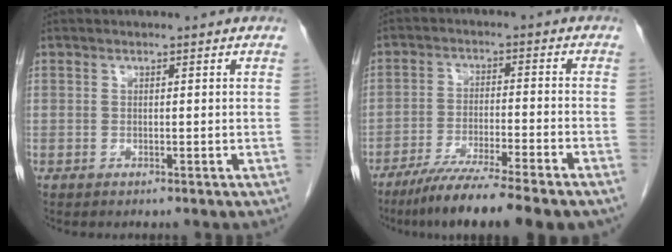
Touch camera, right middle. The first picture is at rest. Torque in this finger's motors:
{"motor_torque": [1.09, -1.05, 0.68, 0.14]}